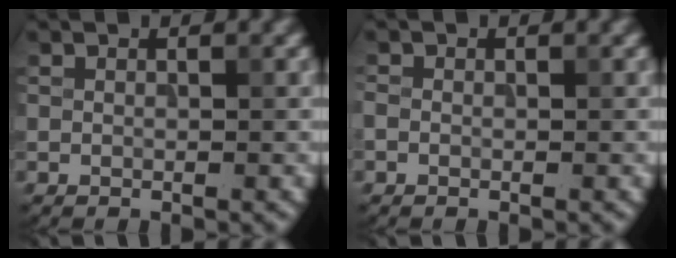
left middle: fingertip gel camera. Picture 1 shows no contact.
{"total": 0.7, "force": [-0.3, 0.5, 0.3], "torque": [-0.005, -0.002, -0.007]}